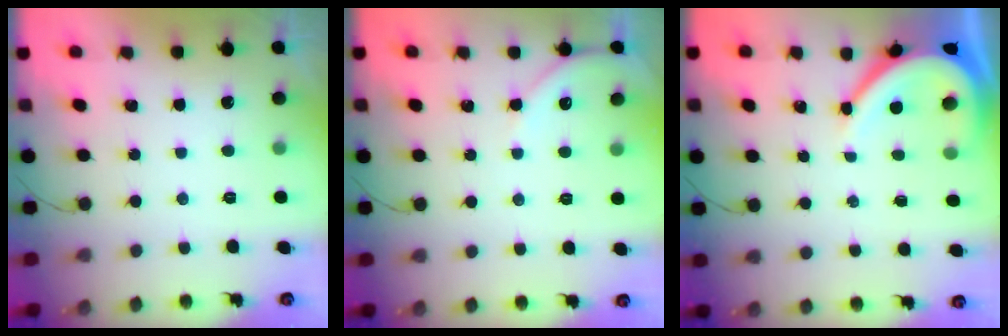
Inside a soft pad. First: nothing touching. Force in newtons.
{"total": 3.3, "press": 3.3, "slide": 0.5}
{"total": 8.7, "press": 8.6, "slide": 1.3}